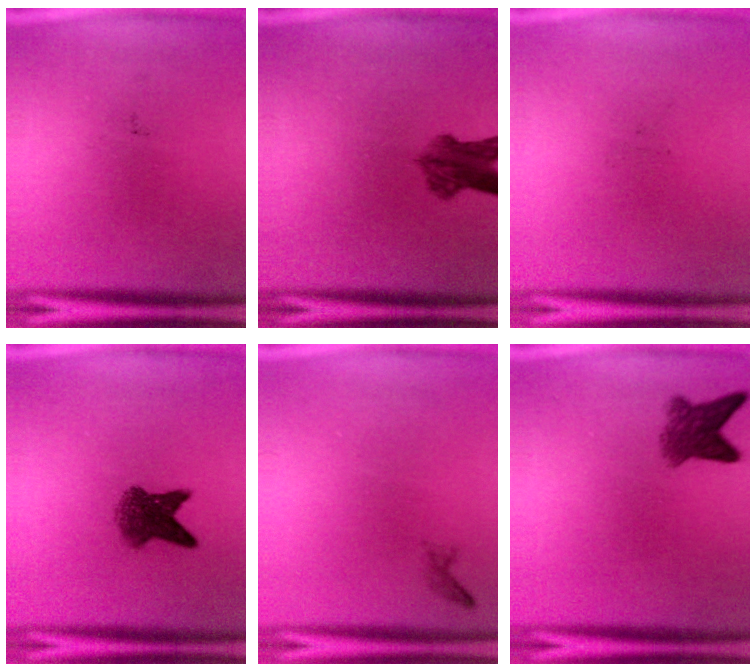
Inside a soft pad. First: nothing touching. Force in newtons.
{"total": 5.5}
{"total": 0.0}
{"total": 5.2}
{"total": 0.6}
{"total": 4.3}